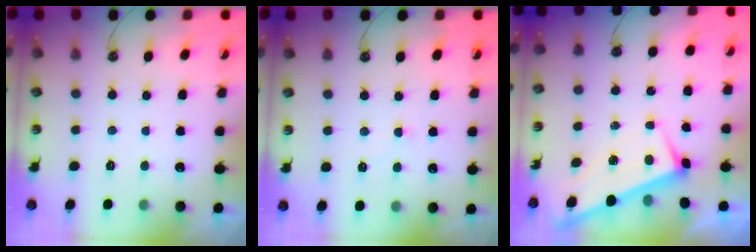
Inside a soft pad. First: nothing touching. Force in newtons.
{"total": 1.7, "press": 1.6, "slide": 0.5}
{"total": 2.5, "press": 2.5, "slide": 0.2}